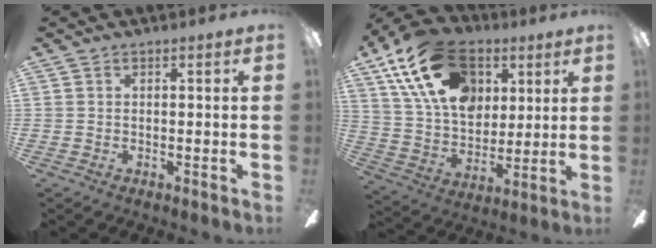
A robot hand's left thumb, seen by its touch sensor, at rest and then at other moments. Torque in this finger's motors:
{"motor_torque": [0.59, 0.62, 1.38, -1.38, 0.24]}